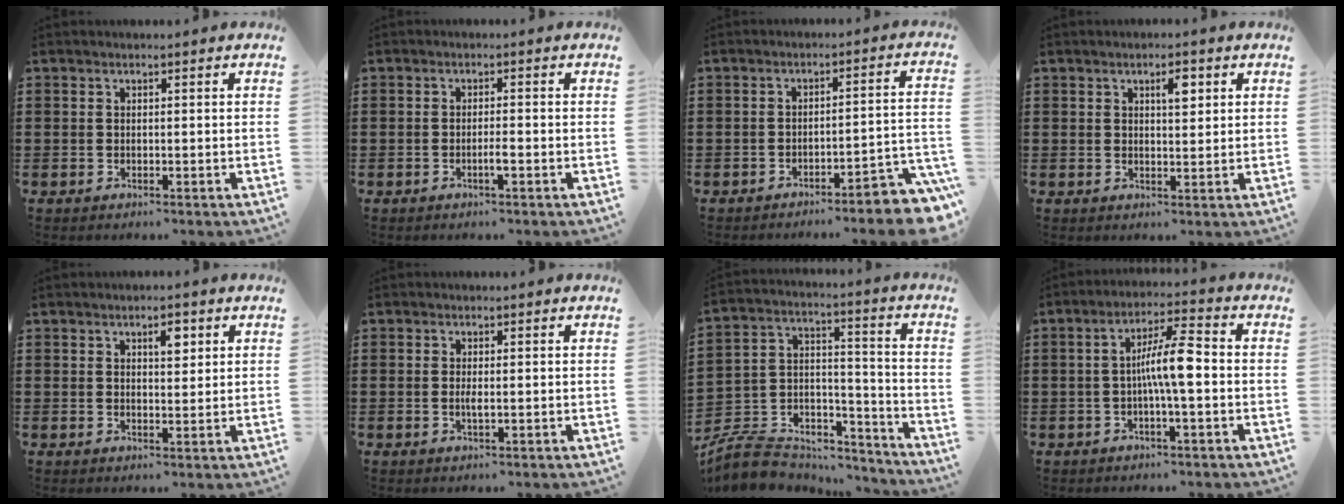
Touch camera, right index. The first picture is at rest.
{"total": 1.9, "force": [-0.8, 0.1, 1.7], "torque": [-0.030, 0.000, -0.015]}
{"total": 4.5, "force": [-3.9, 0.1, 2.2], "torque": [-0.037, -0.012, -0.079]}
{"total": 3.2, "force": [1.4, 1.1, 2.7], "torque": [-0.041, 0.001, 0.018]}
{"total": 3.3, "force": [1.6, 1.4, 2.6], "torque": [-0.031, -0.002, 0.020]}
{"total": 1.4, "force": [-0.1, 0.3, 1.4], "torque": [-0.026, -0.002, -0.003]}
{"total": 6.8, "force": [-5.9, 3.2, 1.1], "torque": [-0.037, 0.002, -0.113]}
{"total": 7.5, "force": [-0.7, 1.2, 7.3], "torque": [-0.138, 0.004, -0.020]}